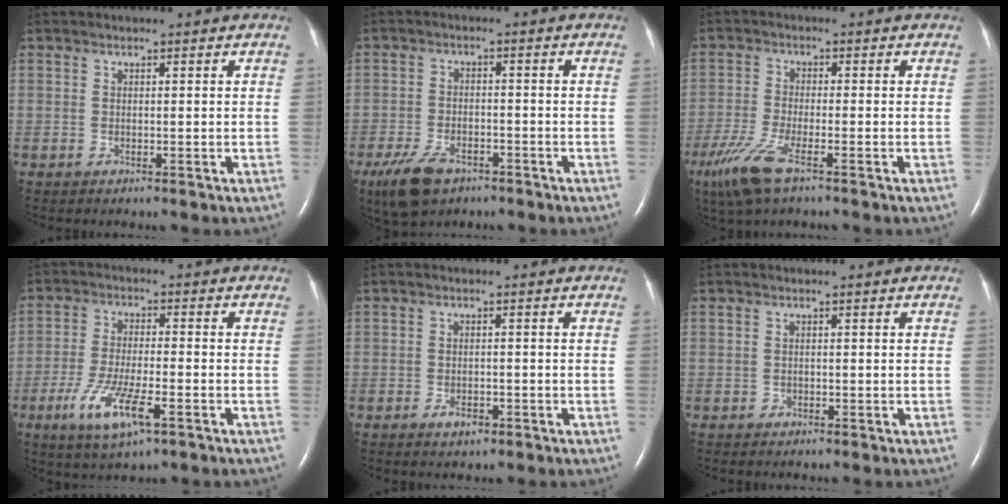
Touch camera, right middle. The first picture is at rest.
{"total": 7.4, "force": [-4.9, 3.7, 4.1], "torque": [-0.090, -0.008, -0.081]}
{"total": 7.4, "force": [-4.5, 1.4, 5.7], "torque": [-0.135, -0.020, -0.087]}
{"total": 9.1, "force": [-4.4, 1.8, 7.8], "torque": [-0.155, -0.019, -0.075]}
{"total": 2.0, "force": [-1.2, 1.0, 1.2], "torque": [-0.018, 0.002, -0.017]}
{"total": 0.5, "force": [-0.3, 0.4, 0.0], "torque": [-0.006, 0.002, -0.005]}